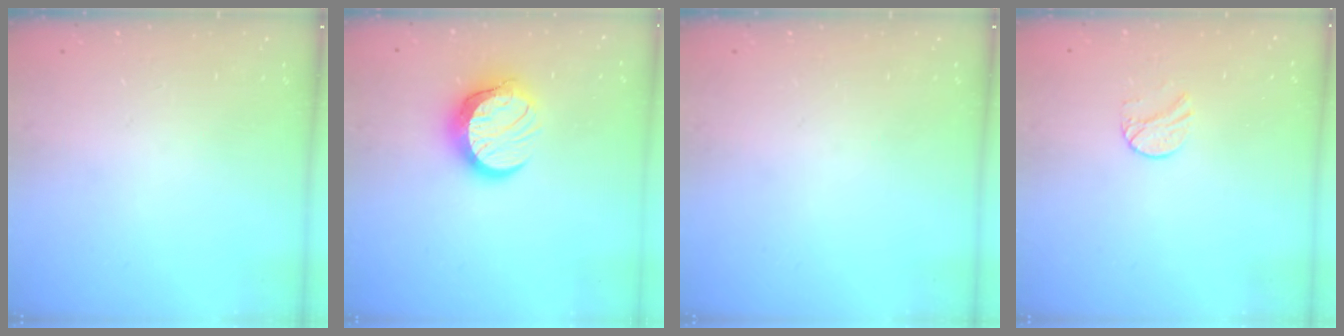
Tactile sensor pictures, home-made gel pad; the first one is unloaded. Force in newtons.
{"total": 12.0, "press": 12.0, "slide": 1.0}
{"total": 0.0}
{"total": 6.6, "press": 6.6, "slide": 0.6}